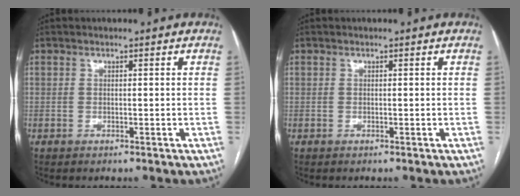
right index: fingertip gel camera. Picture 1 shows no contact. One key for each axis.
{"total": 0.0}